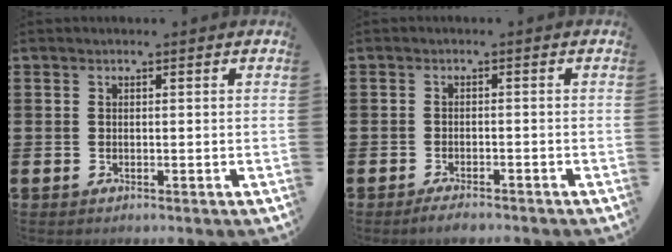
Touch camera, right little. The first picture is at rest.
{"total": 1.6, "force": [-1.4, 0.1, 0.6], "torque": [-0.013, 0.001, -0.028]}